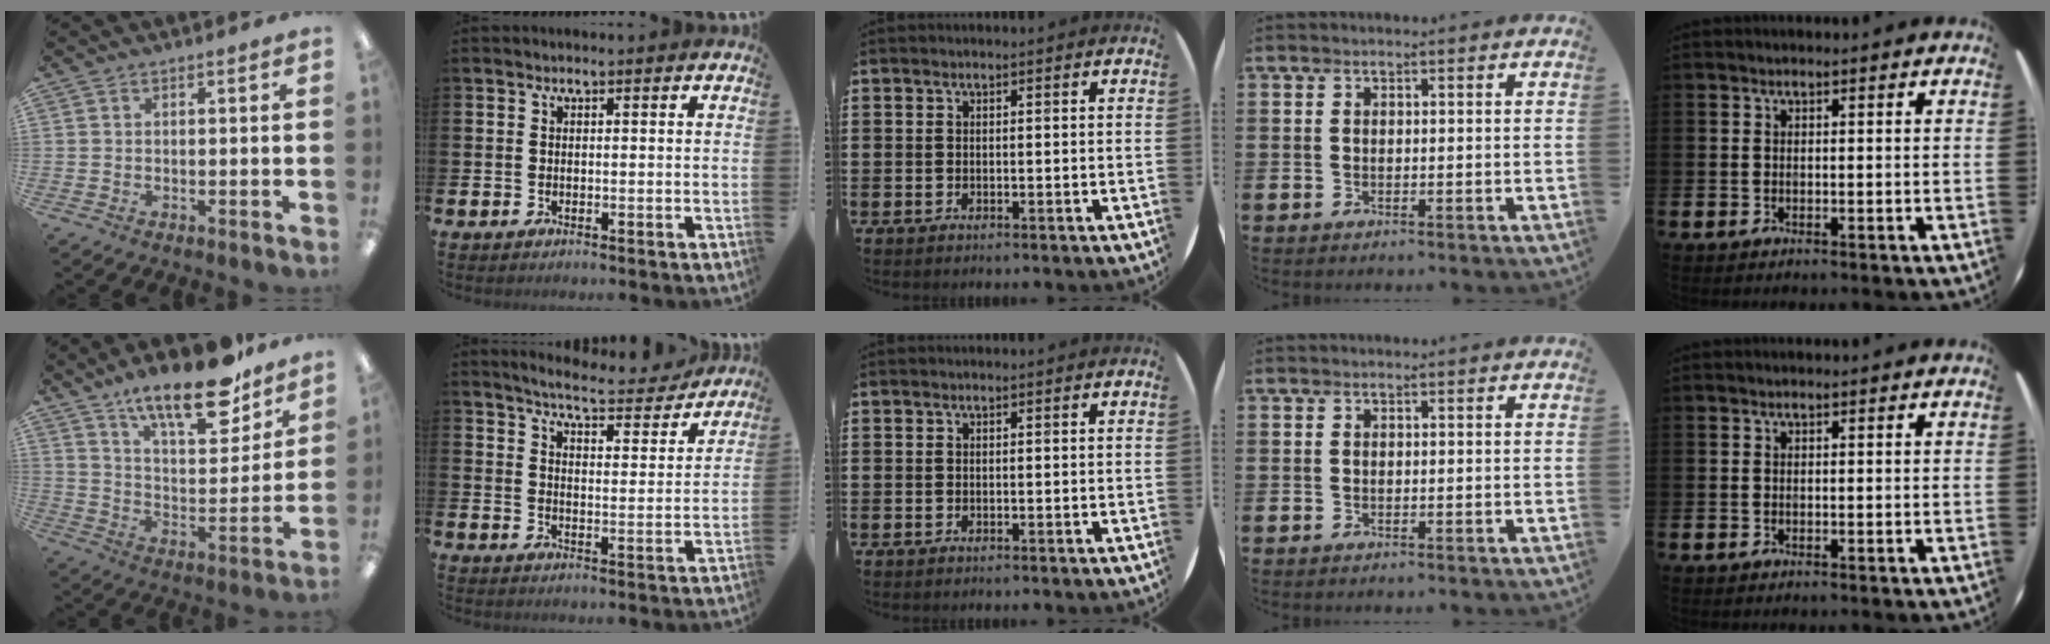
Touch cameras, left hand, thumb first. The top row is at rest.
{"thumb": {"total": 19.6, "force": [14.3, 6.7, 11.6], "torque": [-0.176, -0.085, 0.236]}, "index": {"total": 6.0, "force": [5.8, 0.5, 1.6], "torque": [-0.044, -0.042, 0.095]}}